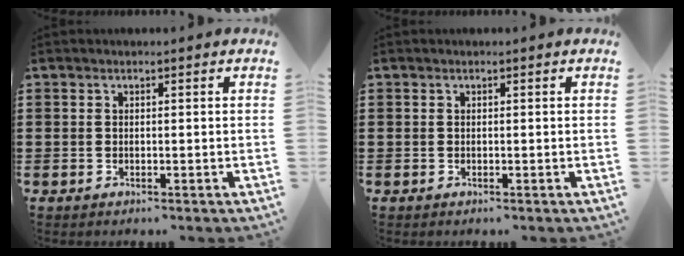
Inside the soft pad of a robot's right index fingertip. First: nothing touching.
{"total": 0.0}